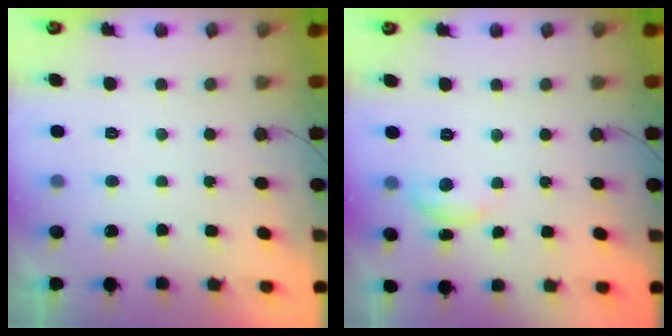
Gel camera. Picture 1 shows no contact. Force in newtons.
{"total": 6.4, "press": 6.4, "slide": 0.5}